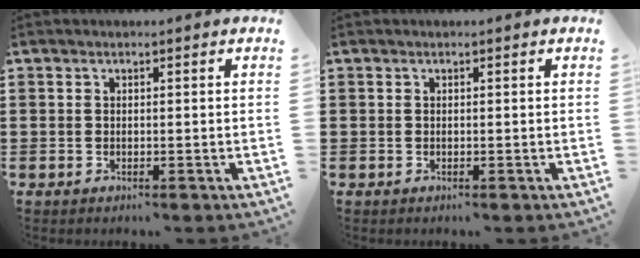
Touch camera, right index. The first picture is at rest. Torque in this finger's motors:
{"motor_torque": [1.91, 0.23, 0.00, -0.01]}